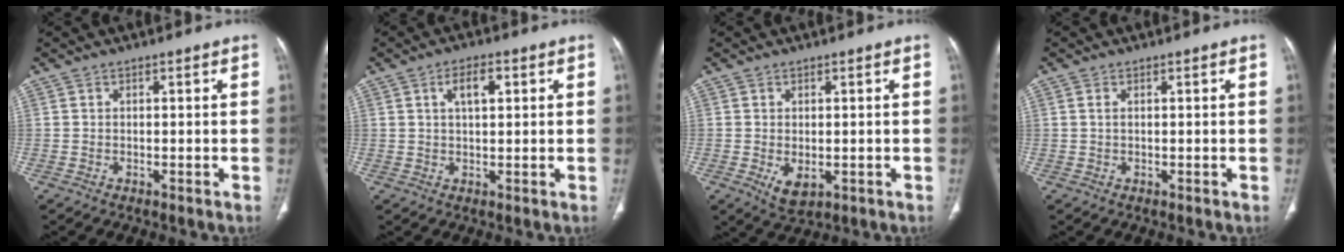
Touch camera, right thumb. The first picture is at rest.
{"total": 4.5, "force": [1.6, 2.1, 3.7], "torque": [-0.060, 0.003, 0.027]}
{"total": 4.1, "force": [-0.9, 2.4, 3.2], "torque": [-0.050, -0.008, -0.001]}
{"total": 0.7, "force": [0.3, 0.4, 0.6], "torque": [-0.016, 0.005, 0.007]}